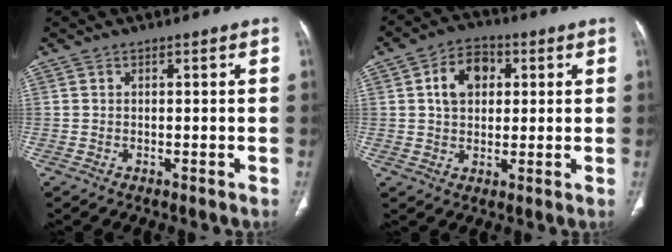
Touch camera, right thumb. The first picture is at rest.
{"total": 8.4, "force": [2.0, 6.0, 5.5], "torque": [-0.068, 0.007, 0.028]}